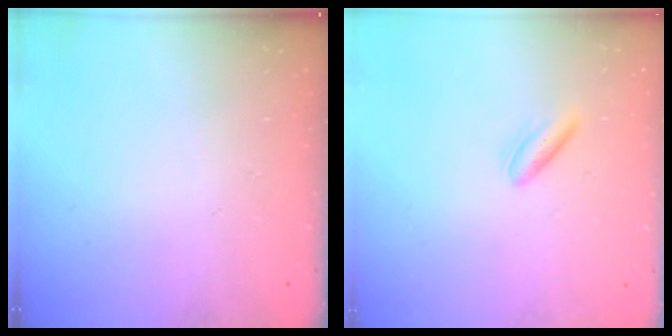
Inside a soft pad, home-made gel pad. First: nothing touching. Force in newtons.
{"total": 2.4, "press": 2.2, "slide": 0.9}